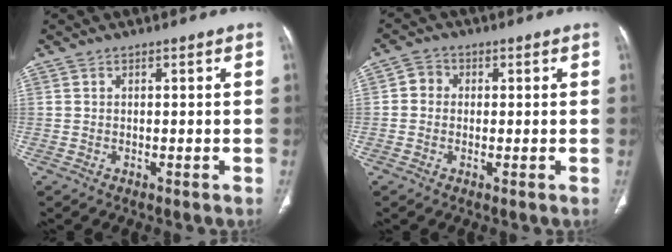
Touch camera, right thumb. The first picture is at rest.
{"total": 3.1, "force": [0.3, 2.9, 1.2], "torque": [-0.005, 0.008, 0.000]}